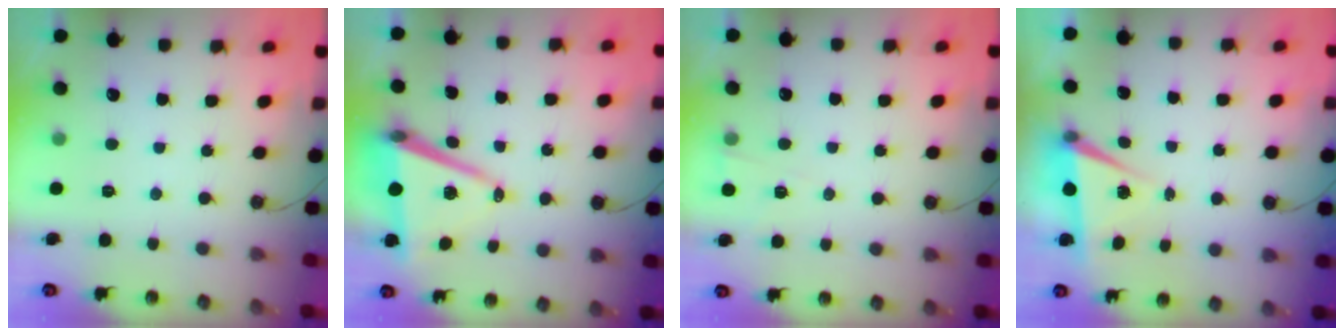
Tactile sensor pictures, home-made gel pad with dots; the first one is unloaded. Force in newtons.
{"total": 11.2, "press": 10.4, "slide": 4.0}
{"total": 3.1, "press": 2.9, "slide": 1.1}
{"total": 5.6, "press": 3.7, "slide": 4.3}